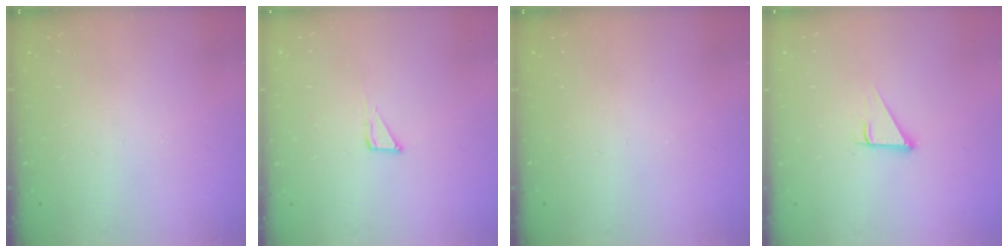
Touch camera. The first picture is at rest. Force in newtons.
{"total": 2.8, "press": 2.8, "slide": 0.2}
{"total": 0.0}
{"total": 3.7, "press": 3.7, "slide": 0.2}